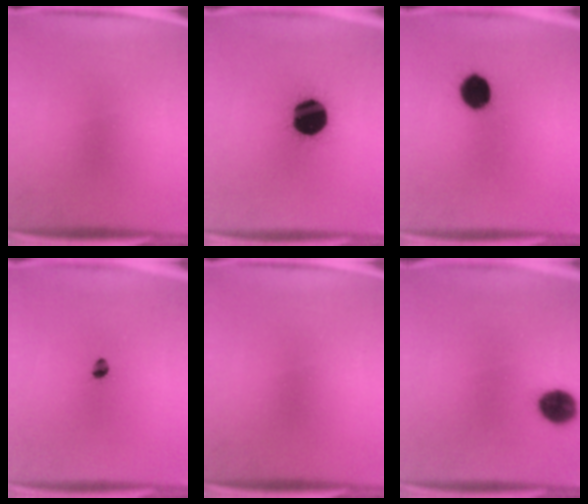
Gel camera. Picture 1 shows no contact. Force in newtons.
{"total": 19.9}
{"total": 8.1}
{"total": 2.0}
{"total": 0.0}
{"total": 8.3}